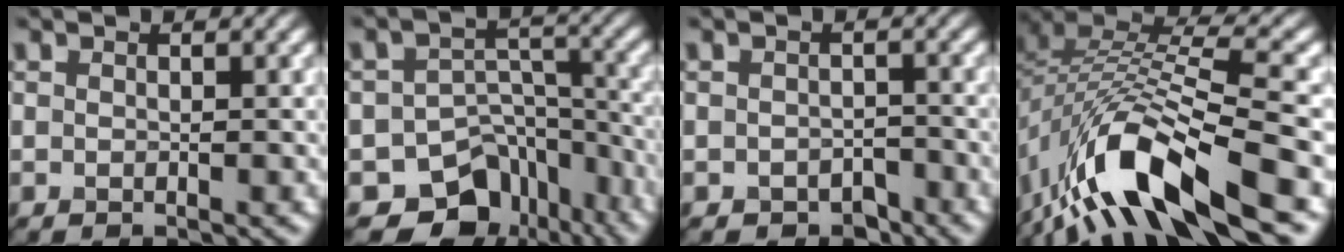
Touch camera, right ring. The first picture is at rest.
{"total": 9.8, "force": [-7.0, 6.3, 2.5], "torque": [-0.009, -0.004, -0.099]}
{"total": 1.8, "force": [-1.3, 1.2, 0.3], "torque": [0.002, -0.001, -0.017]}
{"total": 12.5, "force": [-6.5, 4.4, 9.7], "torque": [-0.191, 0.005, -0.119]}